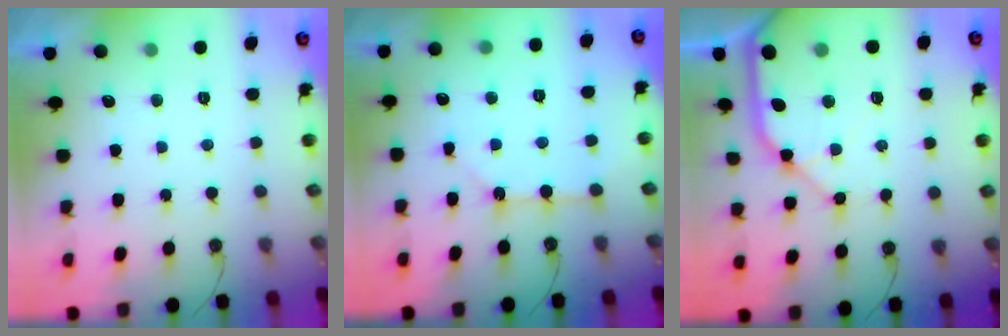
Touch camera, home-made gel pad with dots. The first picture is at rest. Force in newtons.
{"total": 2.4, "press": 2.4, "slide": 0.4}
{"total": 15.2, "press": 15.0, "slide": 2.4}